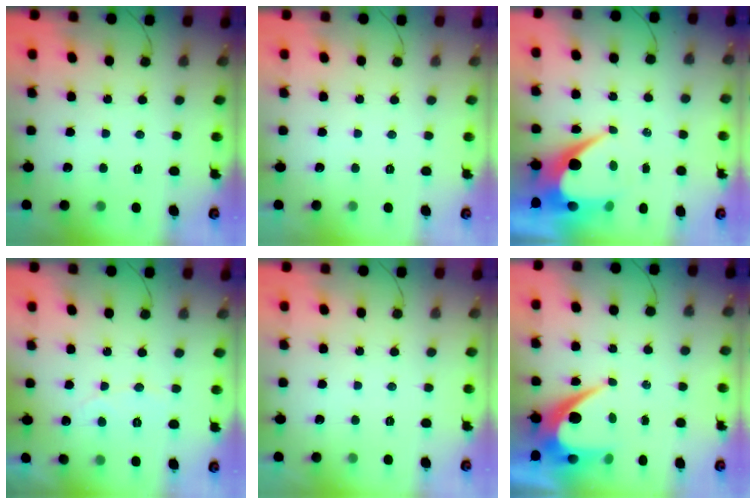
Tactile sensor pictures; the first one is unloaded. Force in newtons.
{"total": 0.0}
{"total": 10.2, "press": 10.2, "slide": 0.9}
{"total": 3.8, "press": 3.8, "slide": 0.3}
{"total": 0.0}
{"total": 9.3, "press": 9.3, "slide": 0.7}